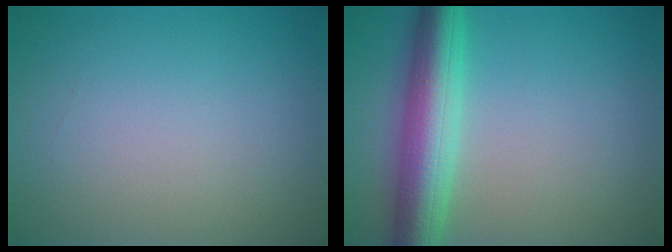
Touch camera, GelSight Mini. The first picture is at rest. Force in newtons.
{"total": 6.8, "press": 6.8, "slide": 0.1}